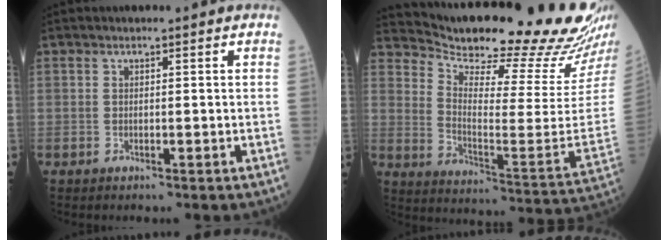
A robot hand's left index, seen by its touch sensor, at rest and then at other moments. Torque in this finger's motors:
{"motor_torque": [0.90, -1.24, 0.42, 0.05]}